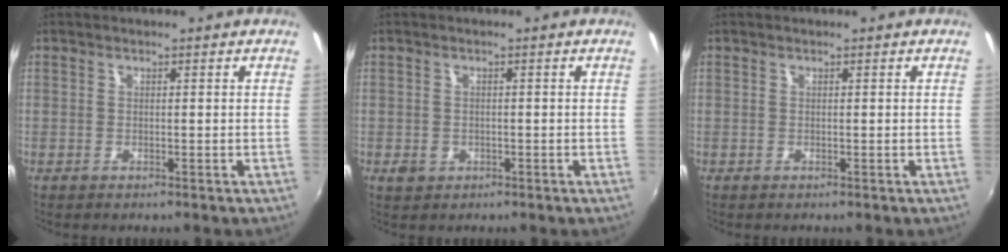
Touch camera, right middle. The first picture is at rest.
{"total": 2.3, "force": [-0.8, 1.9, 1.0], "torque": [-0.018, -0.001, -0.011]}
{"total": 0.0}